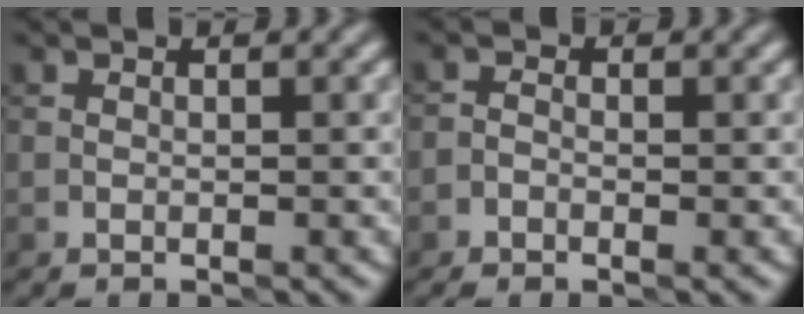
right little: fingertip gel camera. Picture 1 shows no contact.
{"total": 1.2, "force": [-0.6, 0.7, 0.8], "torque": [-0.012, 0.003, -0.015]}